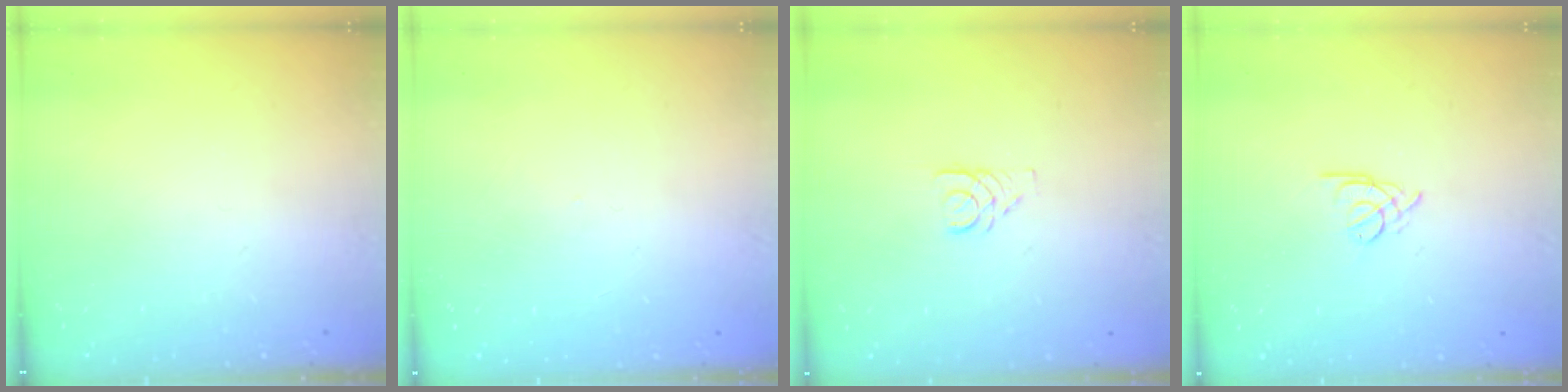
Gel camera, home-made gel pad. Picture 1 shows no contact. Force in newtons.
{"total": 0.0}
{"total": 2.7, "press": 2.7, "slide": 0.2}
{"total": 2.7, "press": 2.6, "slide": 0.5}